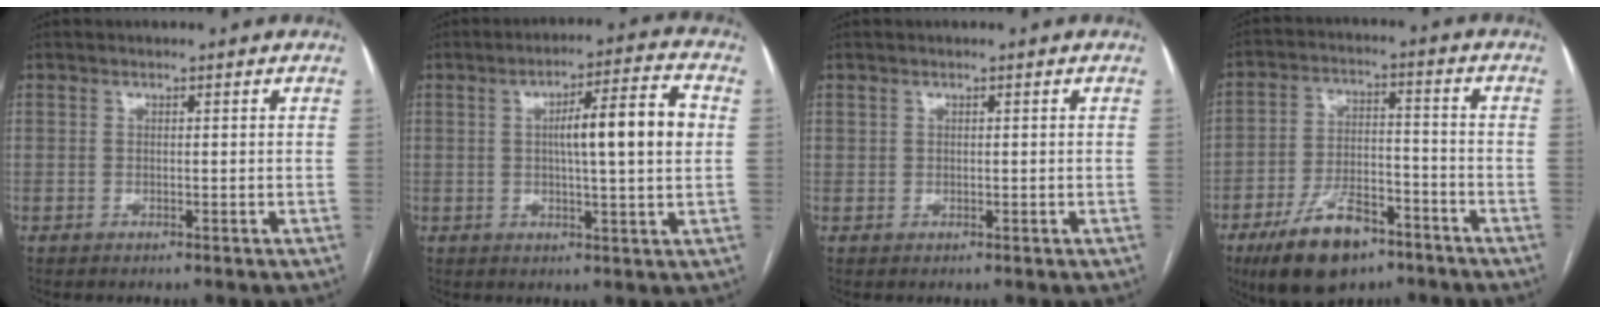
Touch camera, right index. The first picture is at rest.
{"total": 10.8, "force": [1.2, 0.6, 10.7], "torque": [-0.166, 0.017, 0.017]}
{"total": 0.7, "force": [0.4, 0.5, 0.2], "torque": [0.004, 0.000, 0.006]}
{"total": 12.3, "force": [-7.9, 5.3, 7.7], "torque": [-0.145, -0.001, -0.135]}